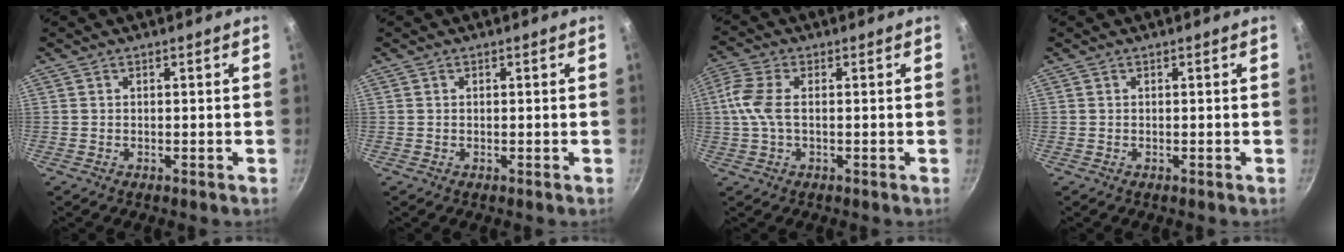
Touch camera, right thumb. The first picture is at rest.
{"total": 0.0}
{"total": 6.5, "force": [0.3, 3.3, 5.6], "torque": [-0.133, 0.013, -0.002]}
{"total": 0.0}